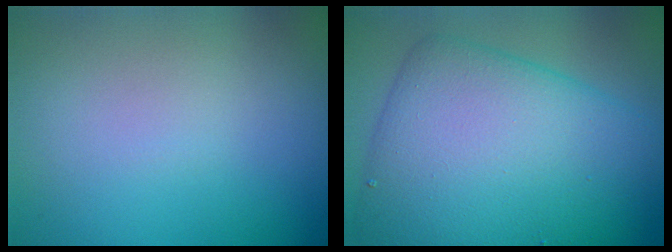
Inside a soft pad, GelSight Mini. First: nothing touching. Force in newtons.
{"total": 11.1, "press": 11.1, "slide": 0.2}